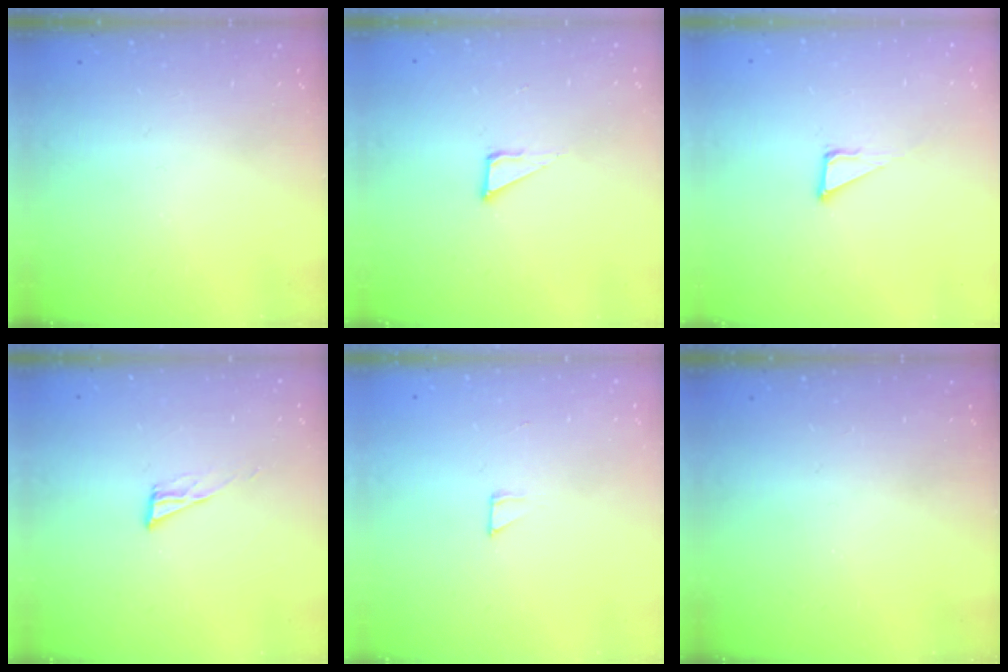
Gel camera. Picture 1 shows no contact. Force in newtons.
{"total": 4.8, "press": 4.8, "slide": 0.4}
{"total": 3.8, "press": 3.7, "slide": 0.2}
{"total": 7.0, "press": 6.9, "slide": 0.9}
{"total": 2.6, "press": 2.6, "slide": 0.1}
{"total": 0.0}